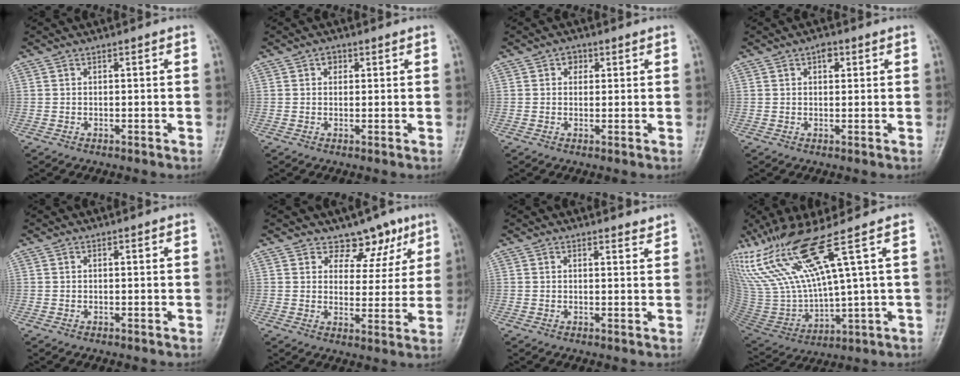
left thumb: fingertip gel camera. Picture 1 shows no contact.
{"total": 1.7, "force": [0.8, 1.3, 0.7], "torque": [0.003, 0.000, 0.007]}
{"total": 2.1, "force": [0.9, 1.7, 0.9], "torque": [0.003, 0.000, 0.008]}
{"total": 2.5, "force": [1.1, 1.4, 1.6], "torque": [-0.014, -0.001, 0.014]}
{"total": 0.0}
{"total": 7.9, "force": [5.5, 5.2, 2.3], "torque": [0.014, -0.029, 0.078]}
{"total": 1.9, "force": [1.8, 0.4, 0.4], "torque": [0.004, -0.011, 0.023]}
{"total": 18.5, "force": [10.3, 1.7, 15.3], "torque": [-0.312, -0.039, 0.212]}